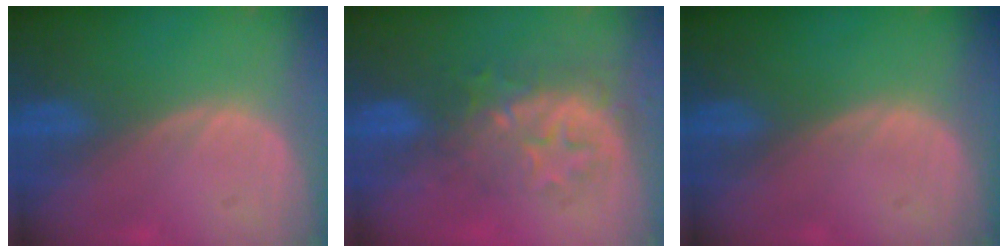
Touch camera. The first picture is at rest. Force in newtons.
{"total": 9.0, "press": 8.0, "slide": 4.2}
{"total": 0.0}